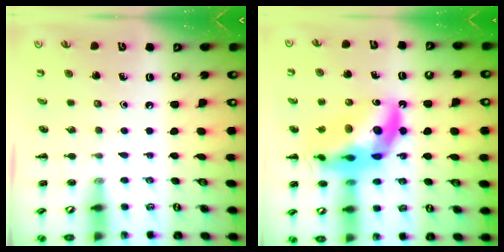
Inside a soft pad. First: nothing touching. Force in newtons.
{"total": 20.6, "press": 20.0, "slide": 5.0}